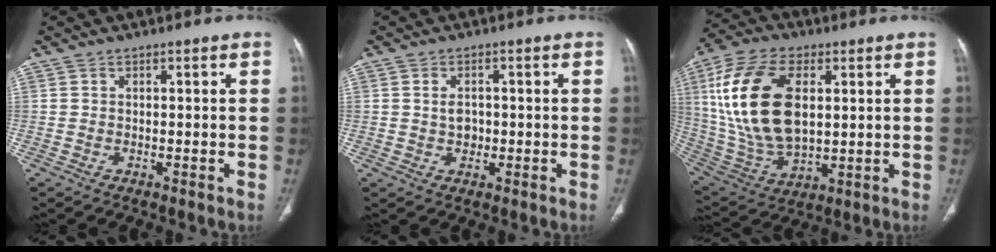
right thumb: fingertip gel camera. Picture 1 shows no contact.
{"total": 2.6, "force": [0.2, 1.9, 1.7], "torque": [-0.020, 0.000, 0.005]}
{"total": 21.9, "force": [4.5, 12.4, 17.4], "torque": [-0.346, -0.012, 0.090]}